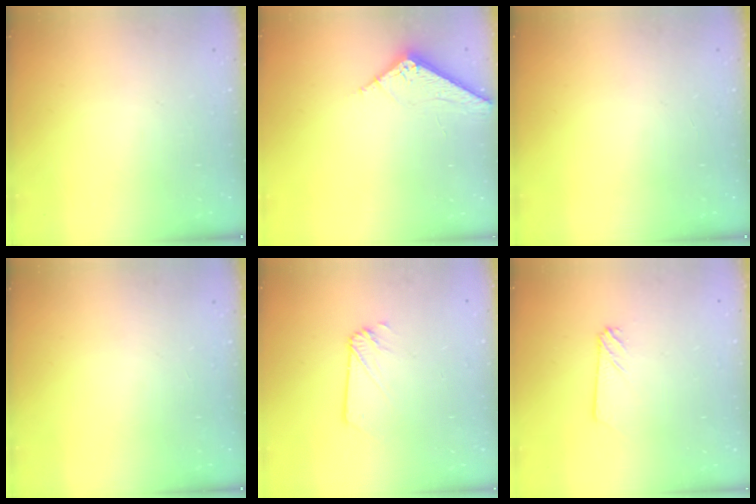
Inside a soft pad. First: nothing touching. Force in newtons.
{"total": 7.3, "press": 7.3, "slide": 0.5}
{"total": 0.0}
{"total": 0.0}
{"total": 1.6, "press": 1.6, "slide": 0.1}
{"total": 2.9, "press": 2.9, "slide": 0.3}